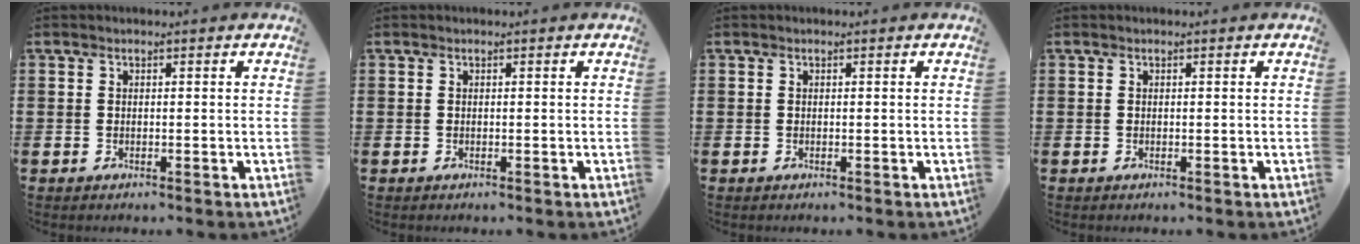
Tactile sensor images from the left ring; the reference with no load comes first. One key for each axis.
{"total": 0.0}
{"total": 0.0}
{"total": 0.0}